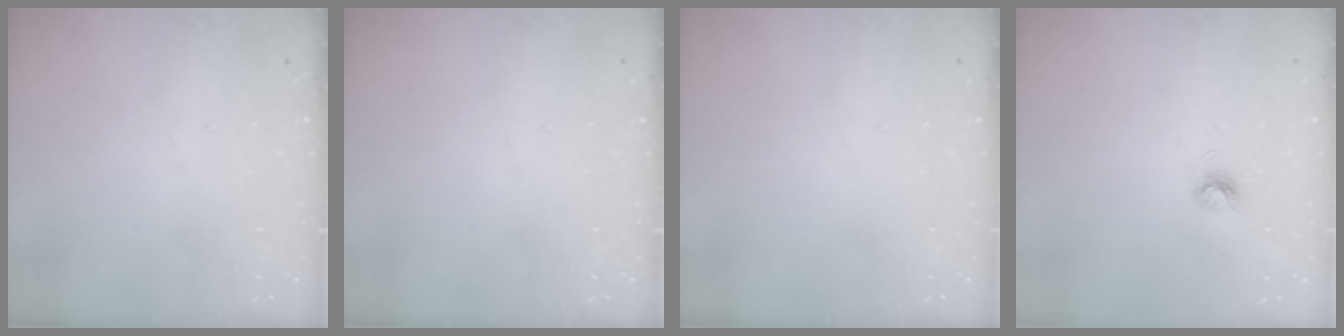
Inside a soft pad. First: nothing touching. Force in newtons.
{"total": 0.0}
{"total": 0.0}
{"total": 3.9, "press": 3.9, "slide": 0.5}